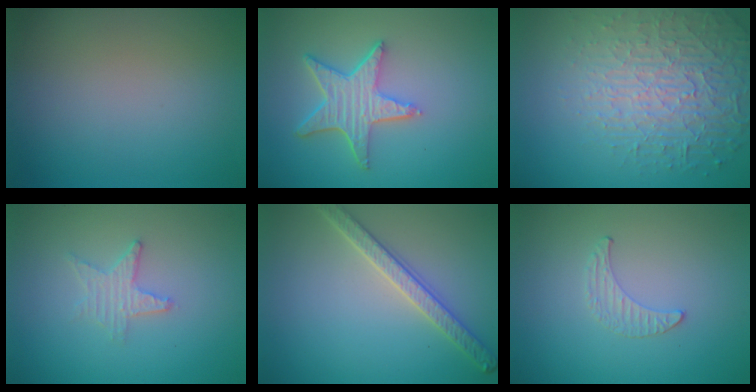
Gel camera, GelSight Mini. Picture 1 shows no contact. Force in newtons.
{"total": 5.0, "press": 3.9, "slide": 3.1}
{"total": 6.5, "press": 5.1, "slide": 4.1}
{"total": 2.1, "press": 2.0, "slide": 0.4}
{"total": 3.3, "press": 3.1, "slide": 1.3}
{"total": 0.5, "press": 0.5, "slide": 0.2}